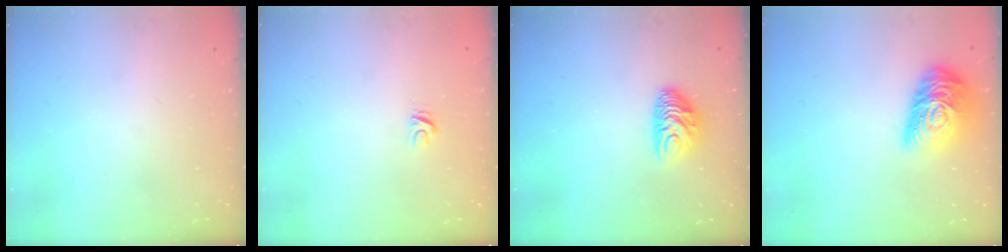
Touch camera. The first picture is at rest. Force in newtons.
{"total": 4.3, "press": 4.3, "slide": 0.2}
{"total": 8.2, "press": 8.2, "slide": 0.8}
{"total": 16.3, "press": 16.3, "slide": 0.9}